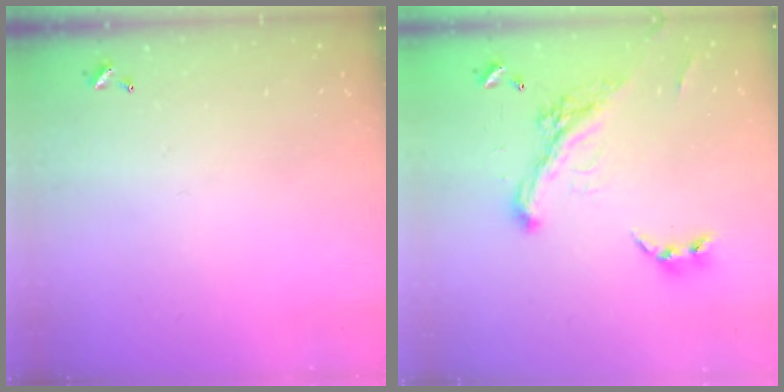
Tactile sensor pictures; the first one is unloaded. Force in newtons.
{"total": 4.6, "press": 4.4, "slide": 1.4}